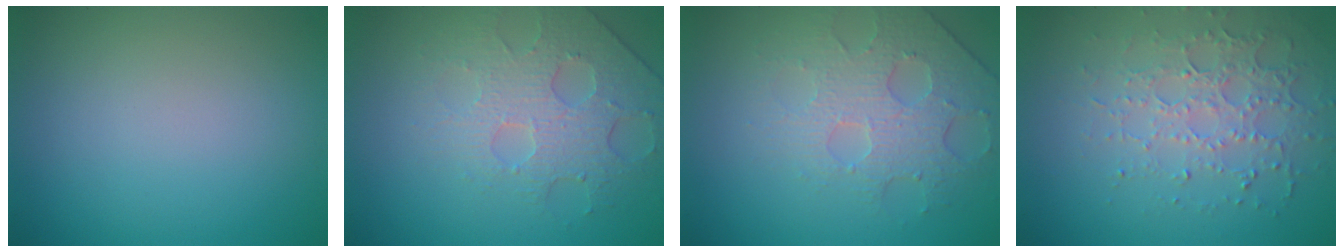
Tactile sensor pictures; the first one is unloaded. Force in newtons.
{"total": 4.0, "press": 3.8, "slide": 1.2}
{"total": 3.8, "press": 3.6, "slide": 1.1}
{"total": 3.5, "press": 3.4, "slide": 0.9}